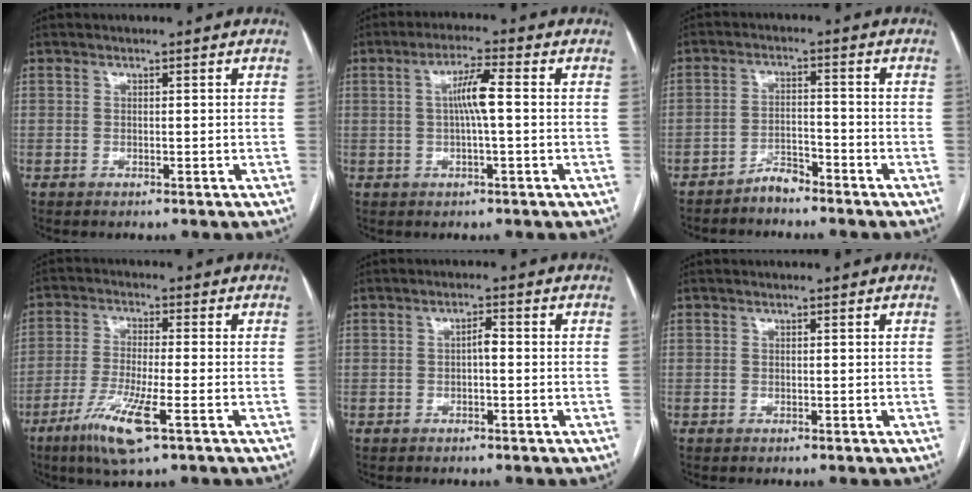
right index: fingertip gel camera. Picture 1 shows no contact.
{"total": 5.2, "force": [0.3, 0.2, 5.1], "torque": [-0.095, 0.010, 0.006]}
{"total": 3.4, "force": [-3.1, 0.8, 1.1], "torque": [-0.017, -0.001, -0.056]}
{"total": 9.0, "force": [-4.5, 0.7, 7.7], "torque": [-0.157, -0.023, -0.083]}
{"total": 1.7, "force": [-0.2, 0.5, 1.6], "torque": [-0.026, 0.005, -0.006]}
{"total": 0.0}